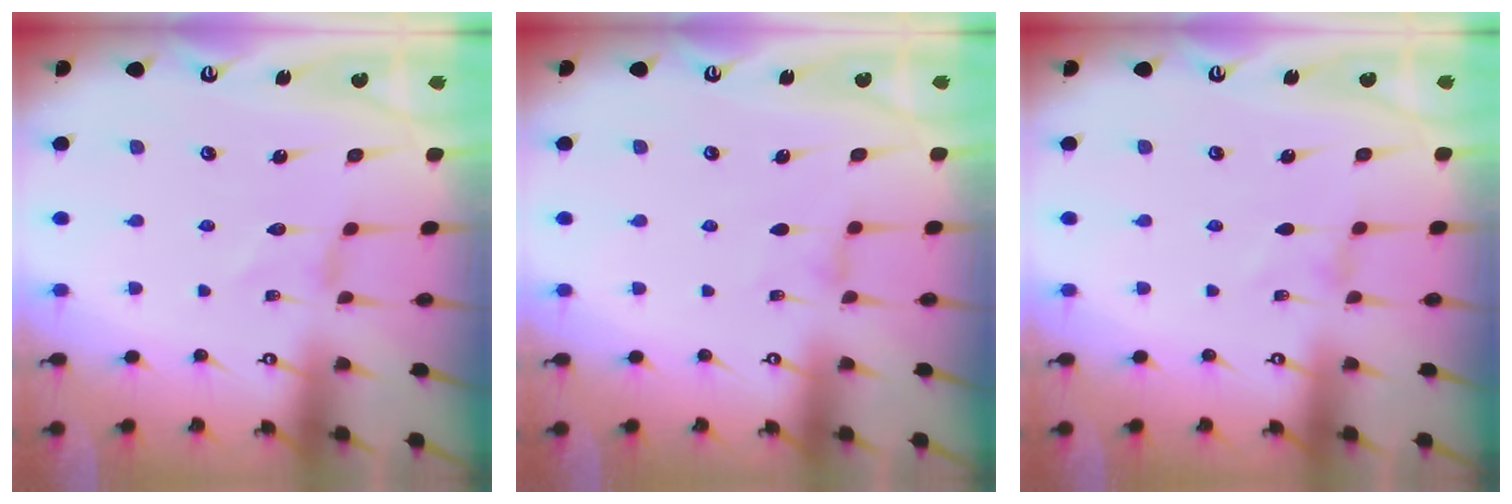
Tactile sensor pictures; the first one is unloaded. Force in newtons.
{"total": 1.0, "press": 1.0, "slide": 0.3}
{"total": 0.0}